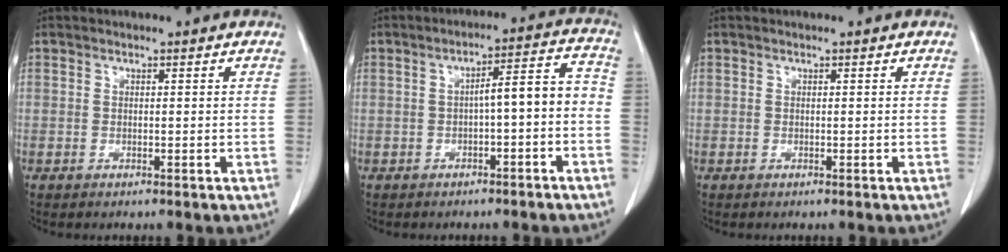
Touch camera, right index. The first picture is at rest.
{"total": 6.4, "force": [-1.6, 1.3, 6.1], "torque": [-0.080, 0.035, -0.024]}
{"total": 0.0}